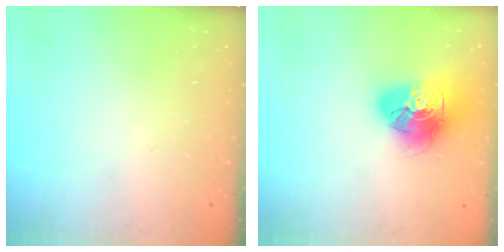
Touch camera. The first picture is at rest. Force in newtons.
{"total": 19.5, "press": 19.4, "slide": 2.2}